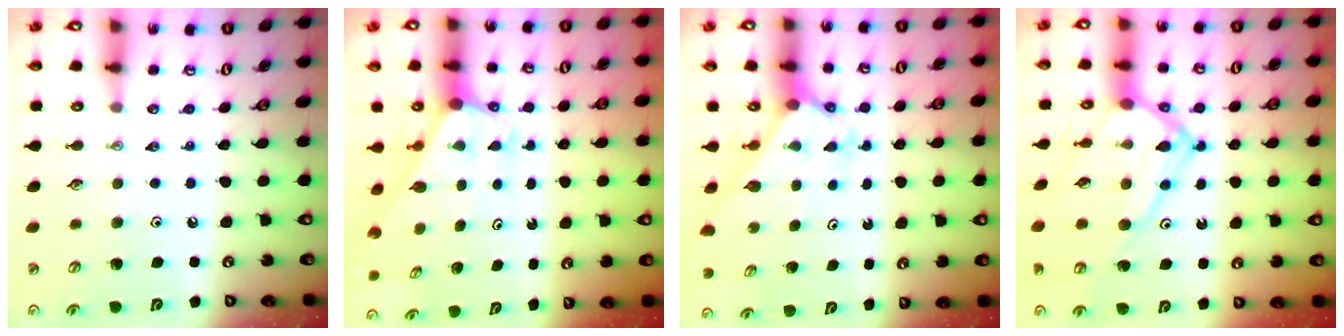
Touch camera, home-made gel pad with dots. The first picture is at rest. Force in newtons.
{"total": 1.8, "press": 1.8, "slide": 0.1}
{"total": 2.6, "press": 2.6, "slide": 0.2}
{"total": 14.3, "press": 14.3, "slide": 1.4}